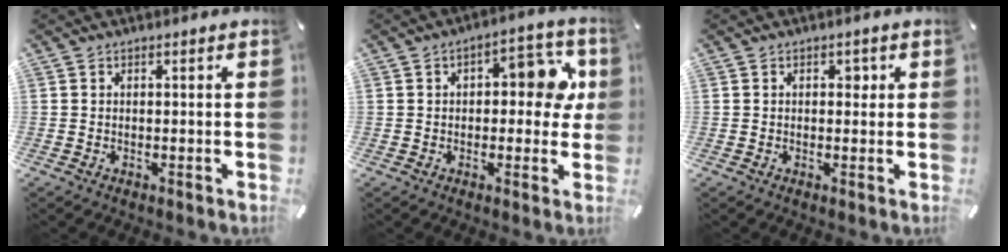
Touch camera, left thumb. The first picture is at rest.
{"total": 11.1, "force": [1.9, 5.9, 9.2], "torque": [-0.105, -0.005, 0.026]}
{"total": 1.9, "force": [0.5, 1.3, 1.2], "torque": [-0.001, -0.002, 0.000]}